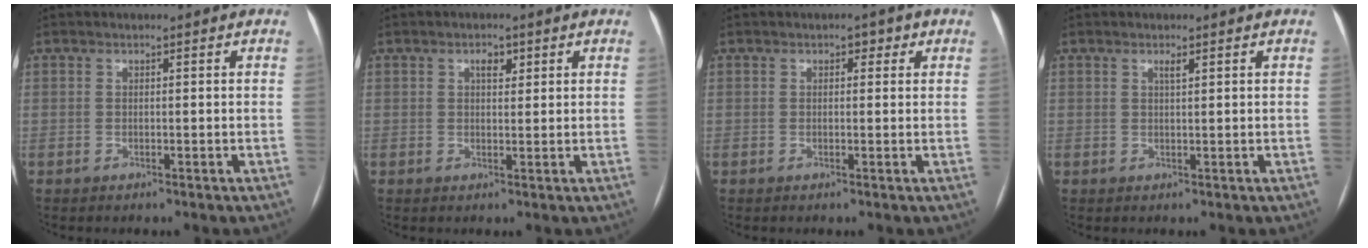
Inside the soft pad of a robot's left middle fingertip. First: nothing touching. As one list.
[{"total": 2.0, "force": [1.0, 1.1, 1.4], "torque": [-0.022, 0.005, 0.015]}, {"total": 1.6, "force": [0.8, 1.0, 1.0], "torque": [-0.009, 0.010, 0.007]}, {"total": 0.9, "force": [0.6, 0.0, 0.8], "torque": [-0.016, 0.001, 0.011]}]